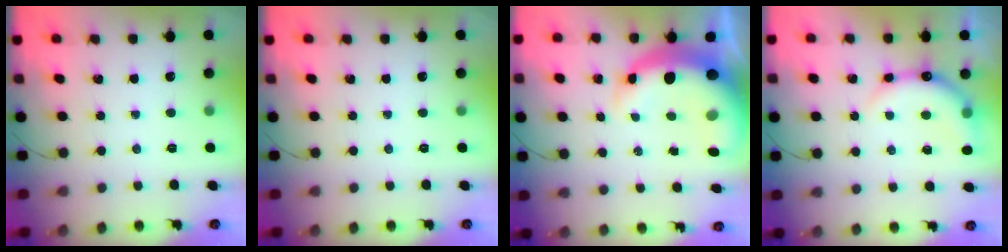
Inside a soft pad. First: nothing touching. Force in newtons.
{"total": 0.0}
{"total": 11.9, "press": 11.4, "slide": 3.2}
{"total": 9.0, "press": 9.0, "slide": 0.9}